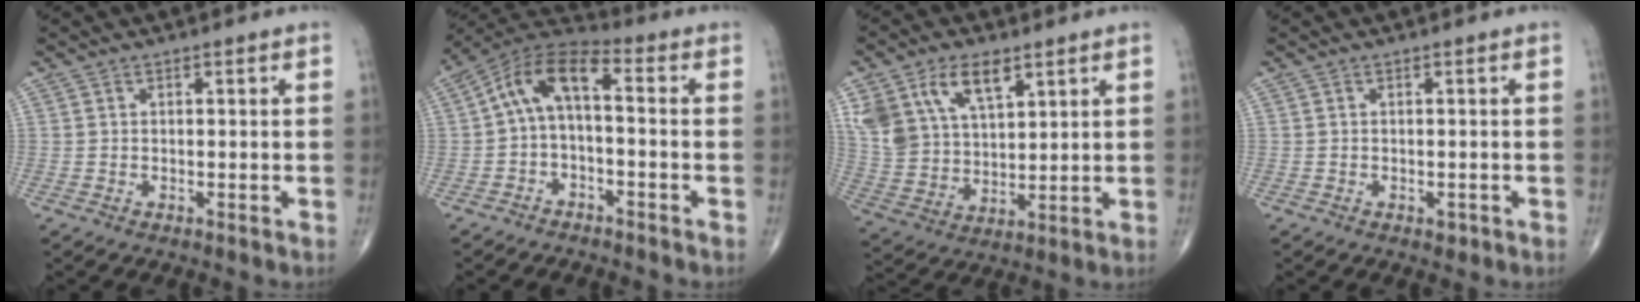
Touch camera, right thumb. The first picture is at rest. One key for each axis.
{"total": 10.0, "fx": -0.6, "fy": 4.8, "fz": 8.7, "tx": -0.153, "ty": 0.049, "tz": -0.023}
{"total": 15.0, "fx": 7.8, "fy": 8.6, "fz": 9.5, "tx": -0.176, "ty": -0.023, "tz": 0.158}
{"total": 1.0, "fx": -0.5, "fy": 0.7, "fz": 0.6, "tx": -0.006, "ty": 0.000, "tz": -0.006}